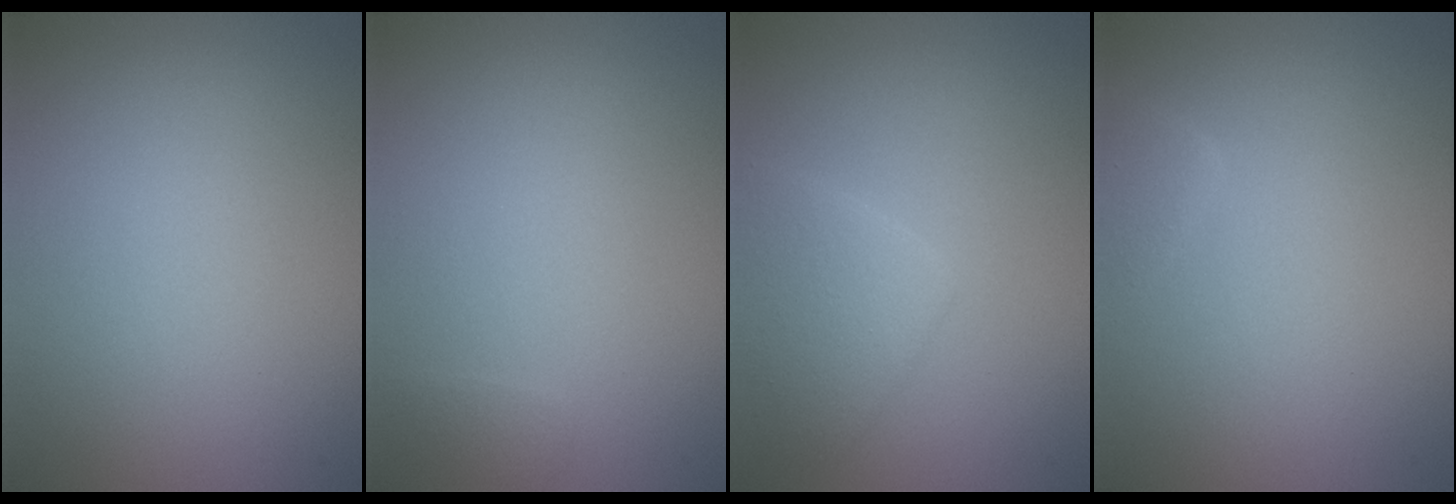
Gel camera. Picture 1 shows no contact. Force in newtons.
{"total": 0.7, "press": 0.7, "slide": 0.0}
{"total": 2.9, "press": 2.9, "slide": 0.1}
{"total": 1.8, "press": 1.8, "slide": 0.1}